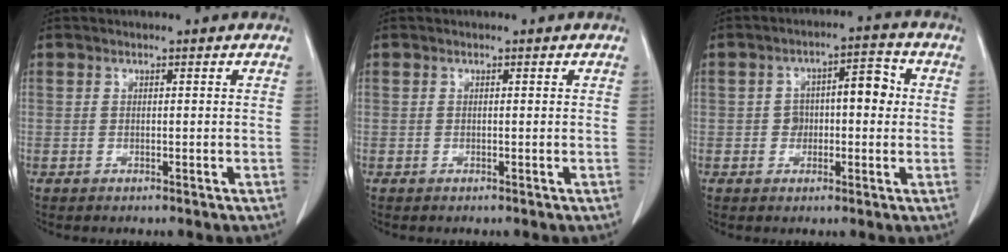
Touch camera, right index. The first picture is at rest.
{"total": 0.0}
{"total": 6.5, "force": [0.4, 3.4, 5.5], "torque": [-0.082, 0.037, 0.007]}